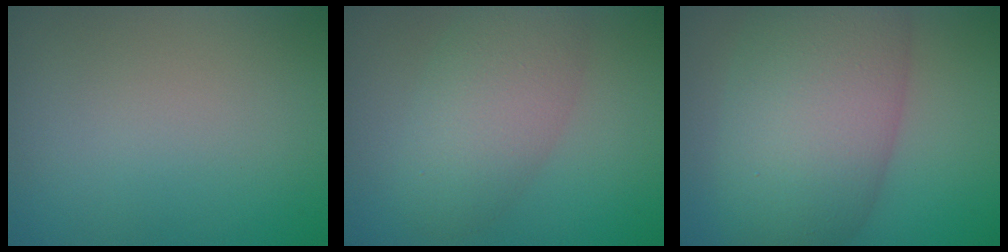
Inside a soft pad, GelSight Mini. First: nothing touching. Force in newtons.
{"total": 5.5, "press": 5.5, "slide": 0.2}
{"total": 11.4, "press": 11.4, "slide": 0.5}